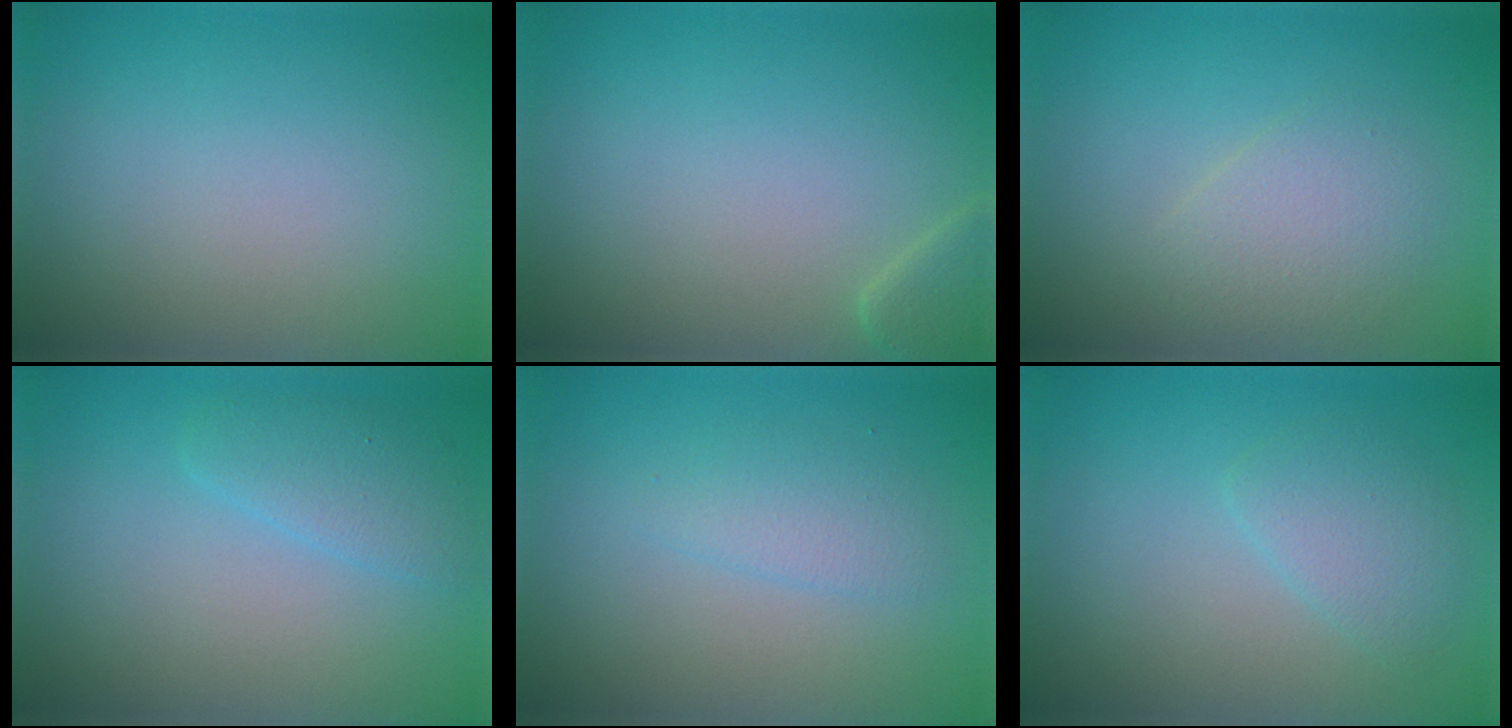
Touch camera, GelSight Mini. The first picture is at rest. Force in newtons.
{"total": 1.7, "press": 1.7, "slide": 0.2}
{"total": 2.6, "press": 2.6, "slide": 0.1}
{"total": 2.2, "press": 2.2, "slide": 0.2}
{"total": 1.8, "press": 1.8, "slide": 0.1}
{"total": 2.2, "press": 2.1, "slide": 0.1}